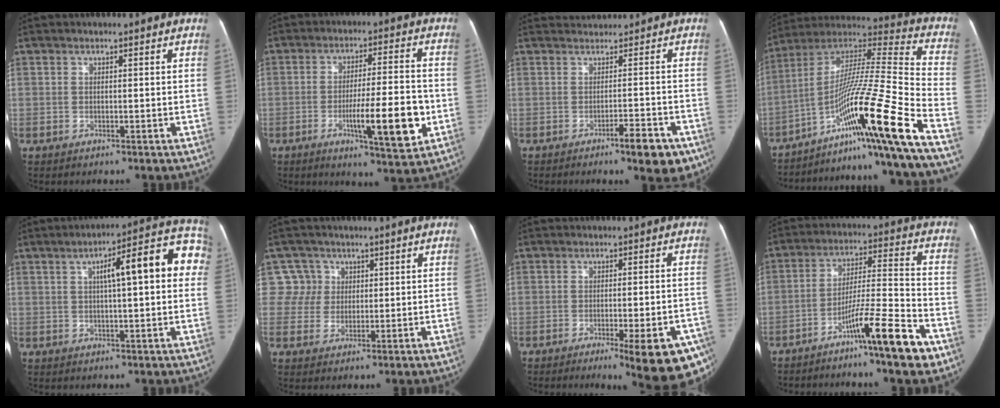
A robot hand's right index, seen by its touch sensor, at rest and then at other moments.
{"total": 12.0, "force": [-3.5, 1.4, 11.3], "torque": [-0.176, -0.007, -0.051]}
{"total": 4.9, "force": [-1.5, 1.3, 4.5], "torque": [-0.060, 0.009, -0.015]}
{"total": 24.8, "force": [-12.3, -1.4, 21.5], "torque": [-0.347, -0.002, -0.207]}
{"total": 13.9, "force": [3.3, 2.8, 13.2], "torque": [-0.162, 0.047, 0.033]}
{"total": 4.9, "force": [1.6, 4.6, -0.7], "torque": [0.029, 0.008, 0.030]}
{"total": 14.2, "force": [-8.6, 2.4, 11.1], "torque": [-0.064, 0.004, -0.107]}
{"total": 13.0, "force": [-8.0, -0.2, 10.2], "torque": [-0.164, -0.008, -0.139]}